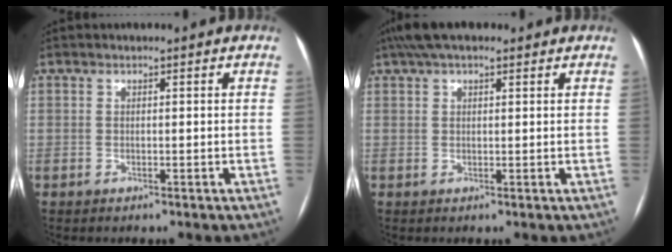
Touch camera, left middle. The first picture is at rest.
{"total": 6.4, "force": [4.7, 2.1, 3.8], "torque": [-0.069, 0.042, 0.083]}